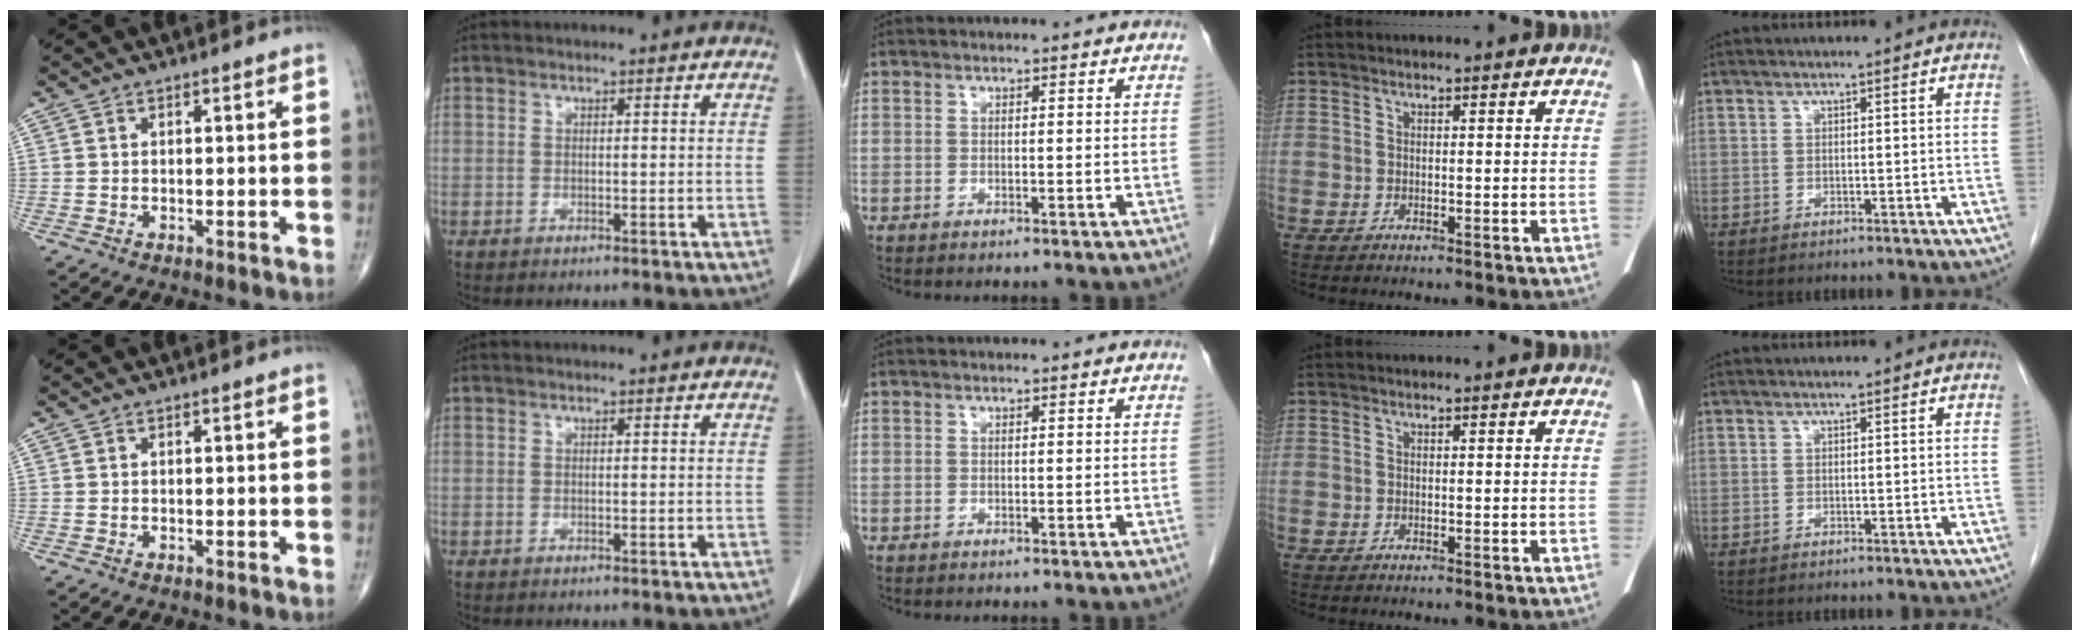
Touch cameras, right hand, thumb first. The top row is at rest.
{}